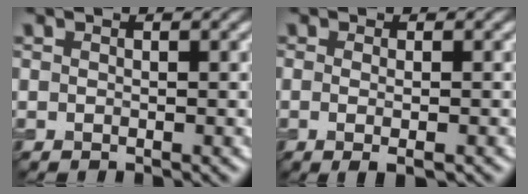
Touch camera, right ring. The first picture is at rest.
{"total": 1.9, "force": [-0.4, 0.5, 1.8], "torque": [-0.029, -0.006, -0.007]}